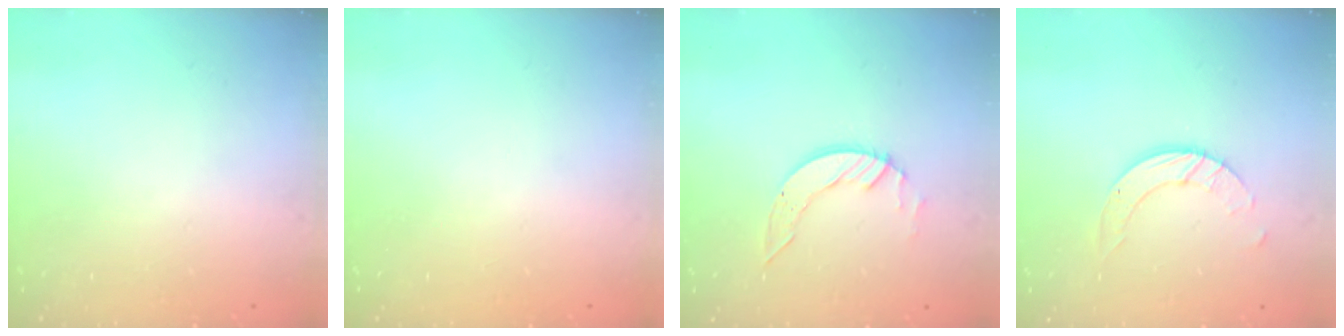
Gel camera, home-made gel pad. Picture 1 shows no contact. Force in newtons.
{"total": 0.0}
{"total": 5.4, "press": 5.4, "slide": 0.1}
{"total": 6.5, "press": 6.5, "slide": 0.5}